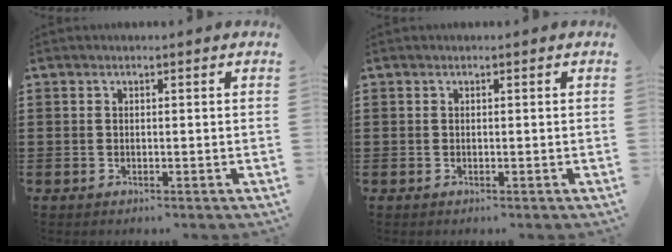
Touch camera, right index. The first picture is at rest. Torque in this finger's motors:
{"motor_torque": [1.30, 0.84, 0.00, 0.00]}